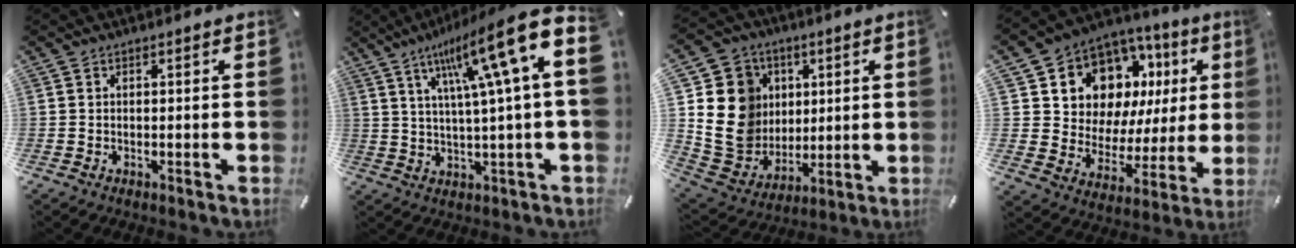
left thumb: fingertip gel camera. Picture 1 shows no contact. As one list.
[{"total": 18.3, "force": [7.8, 1.9, 16.5], "torque": [-0.278, -0.038, 0.109]}, {"total": 16.6, "force": [2.2, 15.5, 5.5], "torque": [-0.103, -0.006, 0.053]}, {"total": 12.1, "force": [7.0, 9.1, 3.9], "torque": [-0.065, -0.070, 0.130]}]